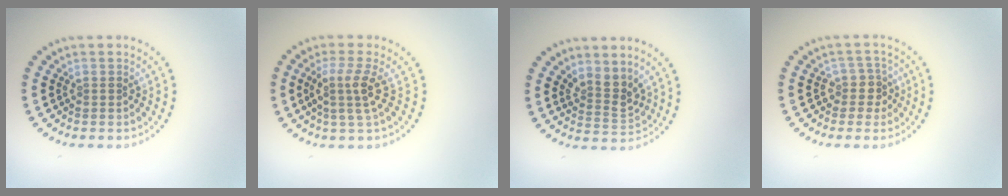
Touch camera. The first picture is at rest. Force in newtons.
{"total": 3.0, "press": 2.3, "slide": 1.9}
{"total": 2.6, "press": 1.9, "slide": 1.7}
{"total": 2.2, "press": 1.6, "slide": 1.5}